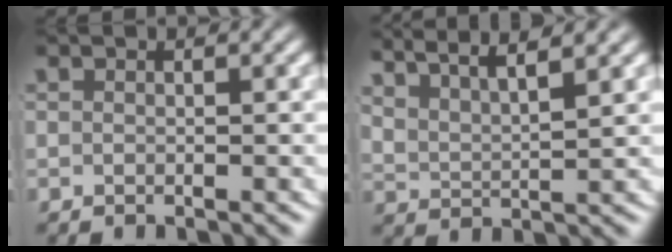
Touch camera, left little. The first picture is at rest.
{"total": 7.6, "force": [5.5, 3.6, 3.9], "torque": [-0.067, 0.013, 0.078]}